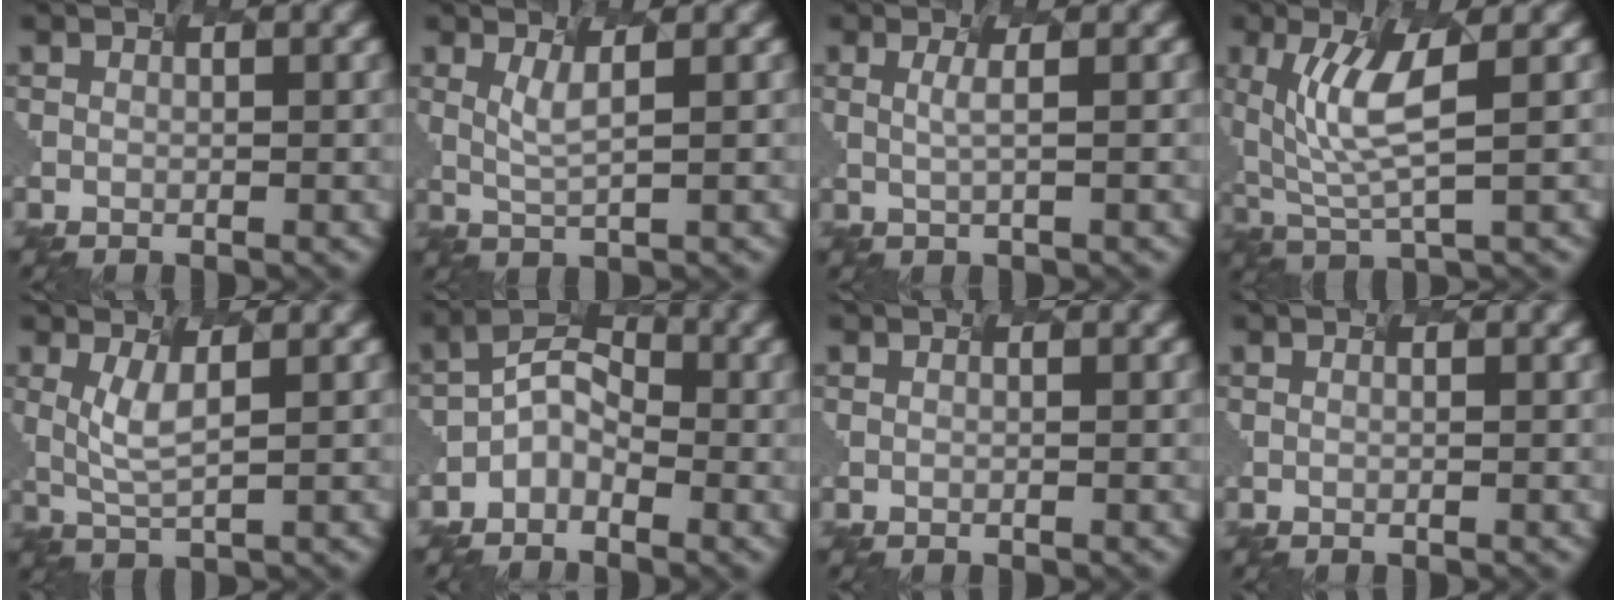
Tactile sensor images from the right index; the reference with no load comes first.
{"total": 1.4, "force": [0.1, -0.1, 1.4], "torque": [-0.040, -0.006, 0.020]}
{"total": 1.0, "force": [-0.4, -0.1, 0.9], "torque": [-0.022, -0.001, 0.003]}
{"total": 5.1, "force": [0.8, 1.1, 4.9], "torque": [-0.116, -0.009, 0.031]}
{"total": 2.3, "force": [-0.1, 0.2, 2.3], "torque": [-0.067, -0.006, 0.015]}
{"total": 3.2, "force": [-2.8, 1.4, 0.8], "torque": [-0.022, 0.013, -0.054]}
{"total": 0.0}
{"total": 0.0}